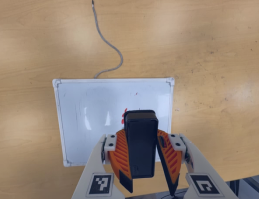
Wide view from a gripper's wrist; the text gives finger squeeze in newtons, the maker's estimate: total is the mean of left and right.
{"total": 9.2, "left": 9.3, "right": 9.1}